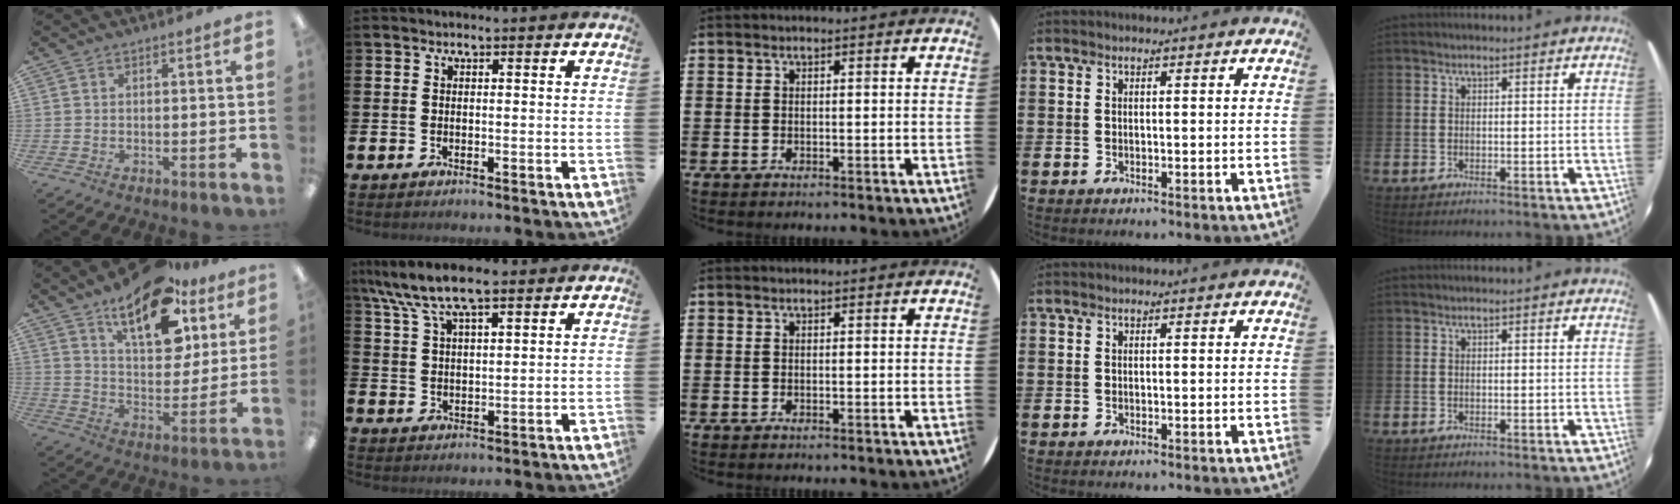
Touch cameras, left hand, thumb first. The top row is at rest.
{"thumb": {"total": 17.9, "force": [11.1, 8.3, 11.3], "torque": [-0.171, -0.049, 0.188]}, "index": {"total": 8.4, "force": [6.9, 2.1, 4.3], "torque": [-0.110, -0.012, 0.126]}}